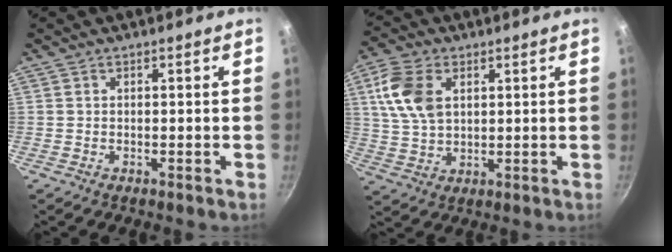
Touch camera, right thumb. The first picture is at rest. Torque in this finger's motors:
{"motor_torque": [-0.71, 1.14, 1.02, 0.50, 0.13]}